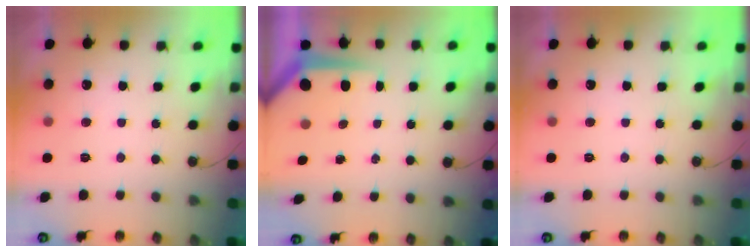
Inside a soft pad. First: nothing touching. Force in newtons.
{"total": 4.3, "press": 4.3, "slide": 0.4}
{"total": 0.0}